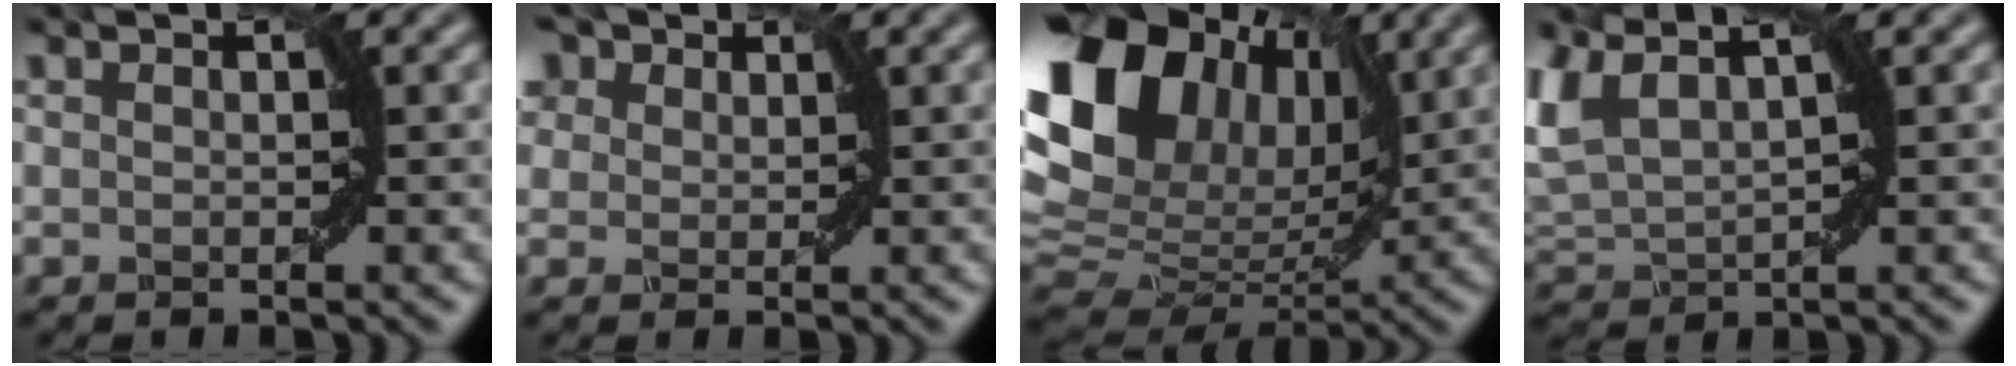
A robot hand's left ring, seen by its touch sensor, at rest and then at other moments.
{"total": 7.7, "force": [4.6, 5.0, 3.8], "torque": [-0.094, 0.028, 0.060]}
{"total": 13.8, "force": [5.3, 9.3, 8.6], "torque": [-0.180, 0.025, 0.096]}
{"total": 5.2, "force": [2.4, 2.4, 3.9], "torque": [-0.109, 0.016, 0.047]}